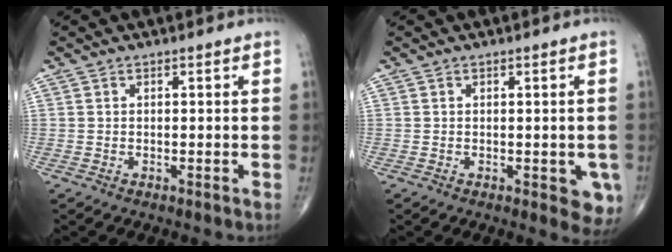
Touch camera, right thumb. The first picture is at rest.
{"total": 4.8, "force": [-1.3, 2.4, 4.0], "torque": [-0.021, -0.004, -0.014]}